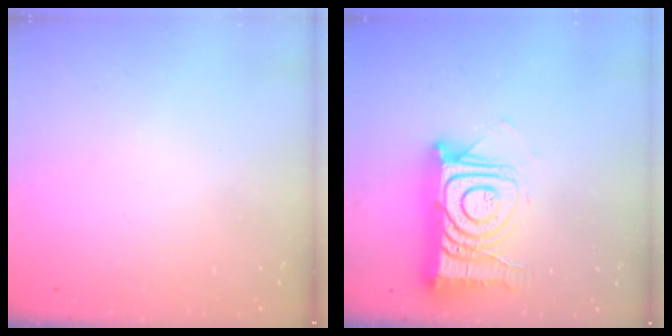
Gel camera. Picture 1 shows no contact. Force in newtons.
{"total": 17.6, "press": 17.5, "slide": 1.5}